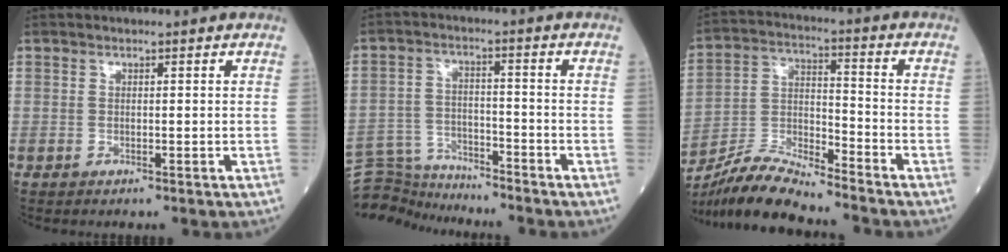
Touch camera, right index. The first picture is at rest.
{"total": 7.3, "force": [-7.1, 0.7, -1.4], "torque": [0.015, 0.014, -0.131]}
{"total": 10.7, "force": [-10.1, 0.2, 3.5], "torque": [-0.071, 0.002, -0.191]}